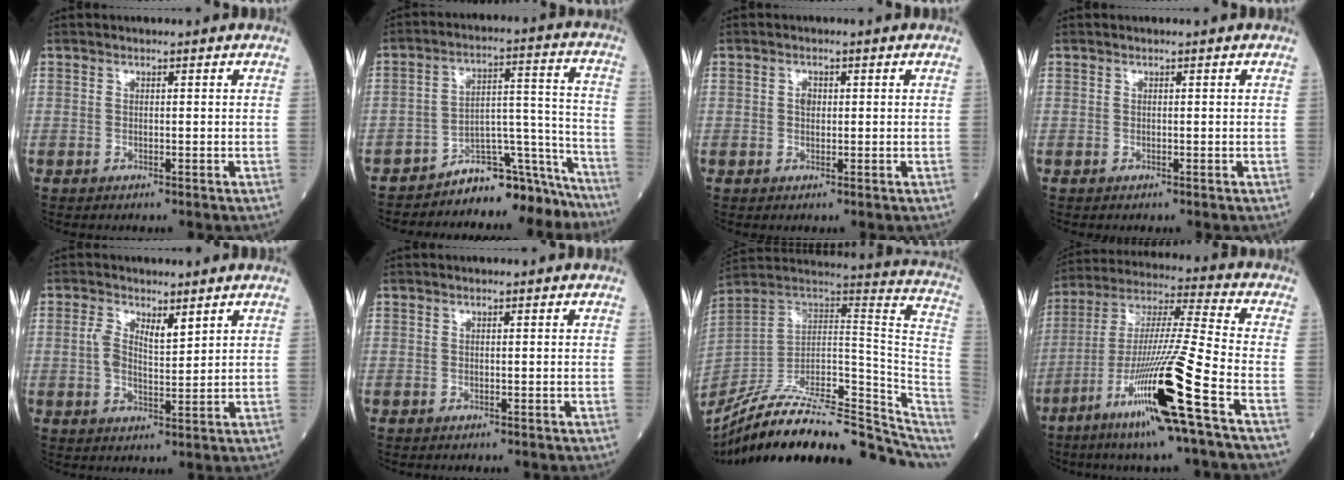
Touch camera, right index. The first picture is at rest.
{"total": 12.5, "force": [-12.2, 2.7, 1.1], "torque": [0.023, 0.081, -0.187]}
{"total": 1.2, "force": [0.3, 0.9, 0.8], "torque": [-0.015, 0.002, 0.005]}
{"total": 0.0}
{"total": 4.7, "force": [2.2, 1.8, 3.7], "torque": [-0.071, 0.009, 0.042]}
{"total": 0.0}
{"total": 29.5, "force": [-24.4, 6.3, 15.4], "torque": [-0.190, 0.002, -0.363]}
{"total": 18.3, "force": [-8.3, -1.4, 16.2], "torque": [-0.334, -0.035, -0.157]}